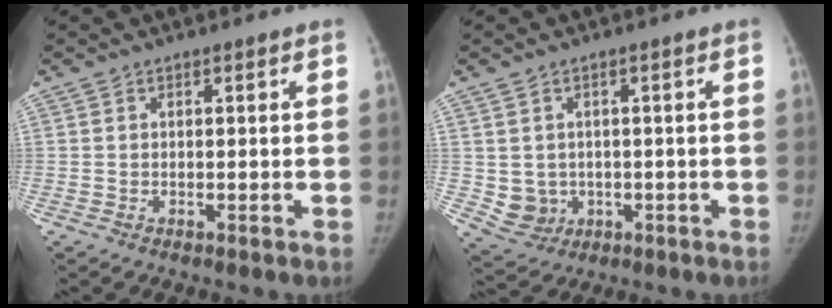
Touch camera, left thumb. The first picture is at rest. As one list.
[{"total": 5.1, "force": [-0.2, 4.7, 2.0], "torque": [-0.019, 0.000, 0.013]}]